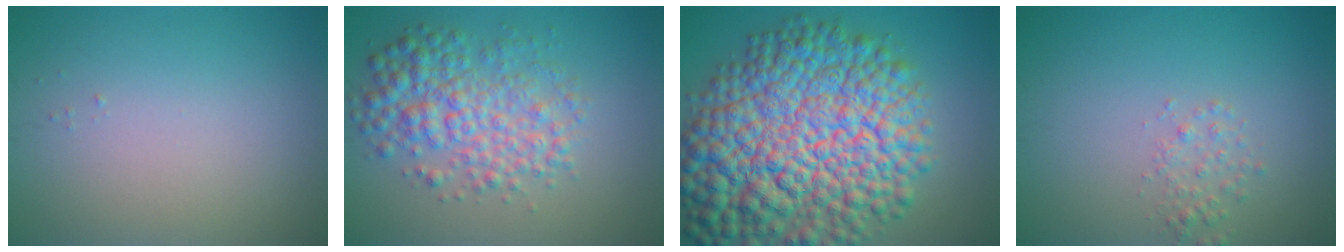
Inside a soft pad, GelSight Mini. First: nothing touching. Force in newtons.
{"total": 5.5, "press": 5.5, "slide": 0.1}
{"total": 16.7, "press": 16.7, "slide": 0.5}
{"total": 1.4, "press": 1.4, "slide": 0.1}